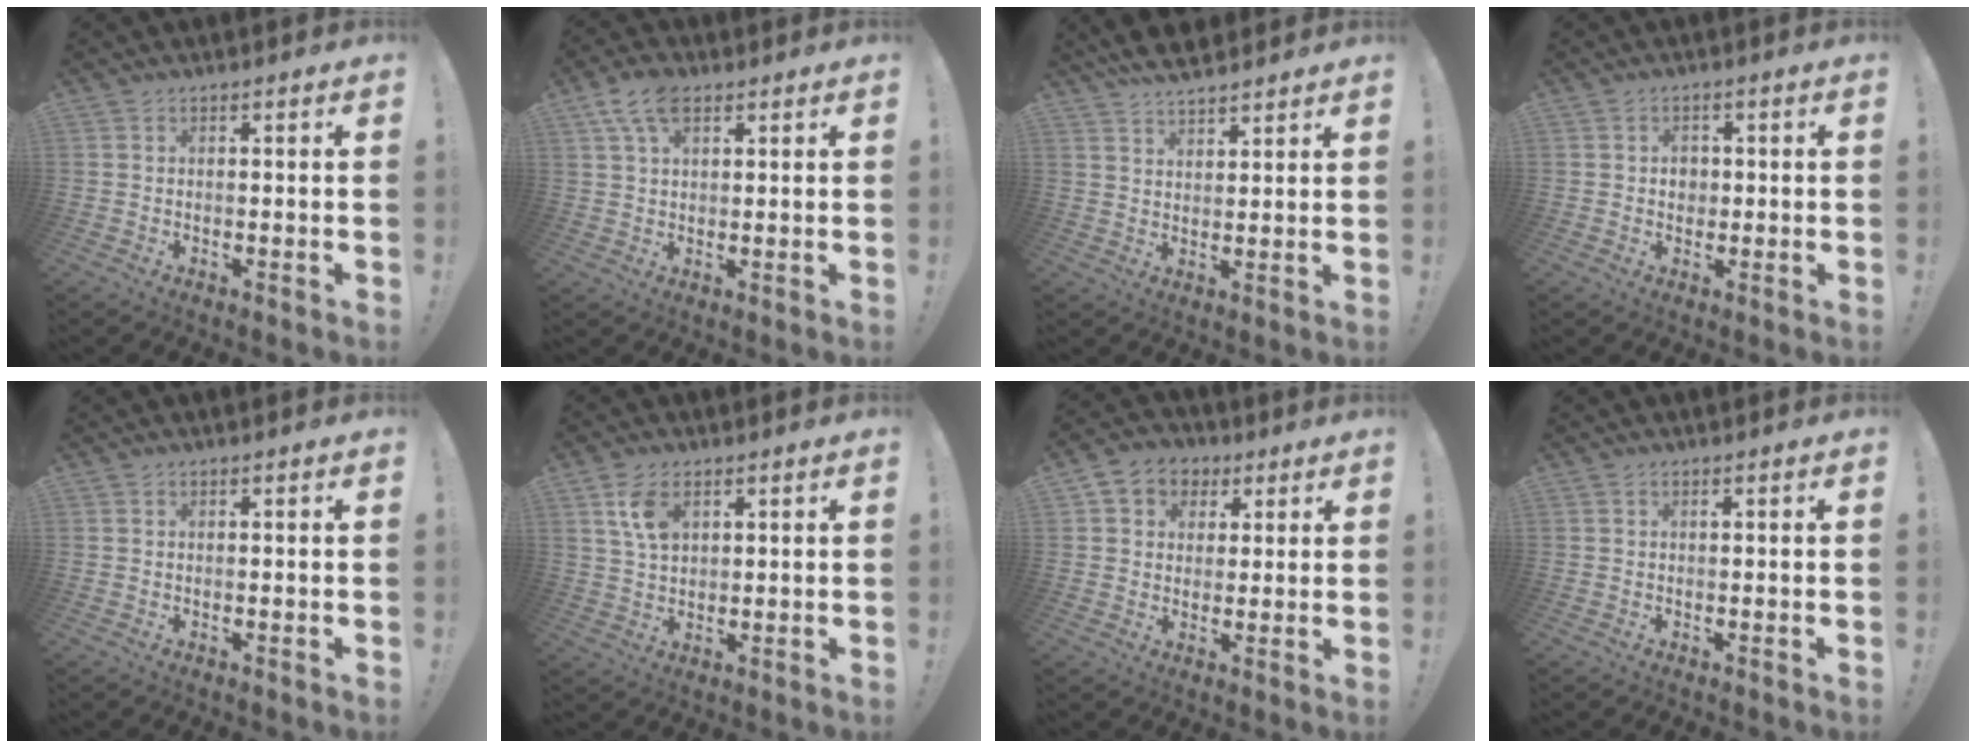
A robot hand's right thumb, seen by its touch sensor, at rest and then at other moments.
{"total": 8.3, "force": [4.2, 4.6, 5.5], "torque": [-0.087, -0.007, 0.078]}
{"total": 6.2, "force": [5.6, 1.9, 1.7], "torque": [-0.033, -0.030, 0.105]}
{"total": 3.3, "force": [-0.1, 2.9, 1.5], "torque": [-0.020, 0.002, -0.004]}
{"total": 0.0}
{"total": 7.3, "force": [3.2, 4.4, 4.9], "torque": [-0.082, -0.007, 0.060]}
{"total": 7.3, "force": [2.1, 6.7, 2.1], "torque": [-0.029, -0.002, 0.047]}
{"total": 0.0}